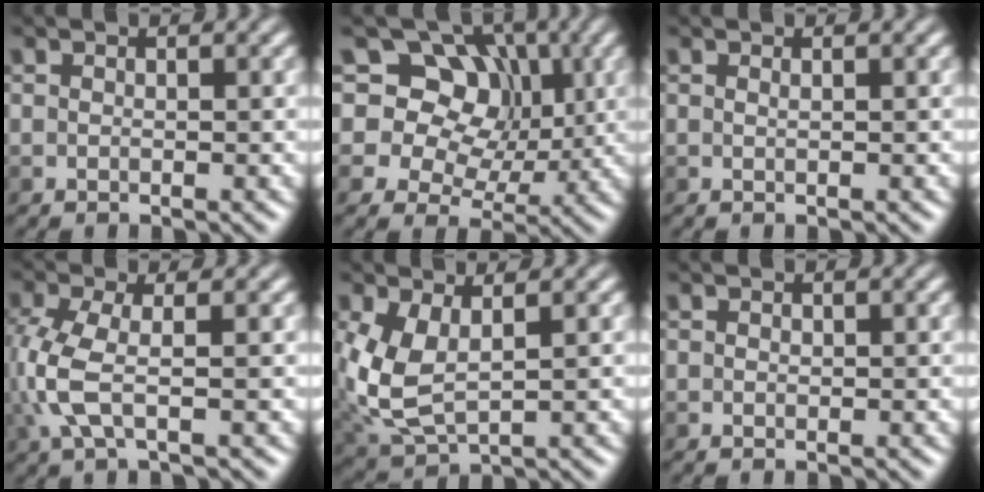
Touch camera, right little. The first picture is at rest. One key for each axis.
{"total": 12.9, "fx": 5.4, "fy": 9.9, "fz": 6.3, "tx": -0.114, "ty": 0.038, "tz": 0.082}
{"total": 0.0}
{"total": 4.2, "fx": -0.5, "fy": 1.6, "fz": 3.9, "tx": -0.110, "ty": 0.002, "tz": -0.009}
{"total": 5.6, "fx": 0.6, "fy": 3.2, "fz": 4.6, "tx": -0.127, "ty": -0.005, "tz": 0.020}
{"total": 0.7, "fx": 0.3, "fy": 0.5, "fz": 0.3, "tx": -0.003, "ty": 0.006, "tz": -0.002}